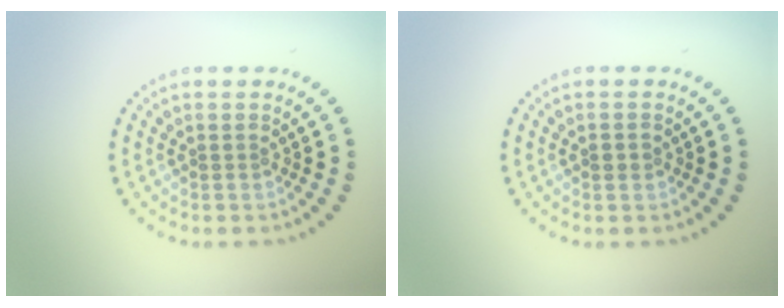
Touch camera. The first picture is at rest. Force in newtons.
{"total": 1.1, "press": 1.1, "slide": 0.1}